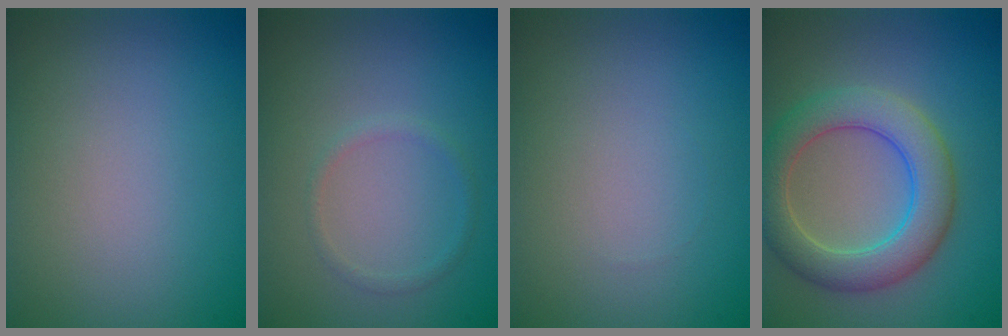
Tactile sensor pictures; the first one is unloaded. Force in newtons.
{"total": 1.0, "press": 0.9, "slide": 0.0}
{"total": 0.0}
{"total": 6.0, "press": 6.0, "slide": 0.2}